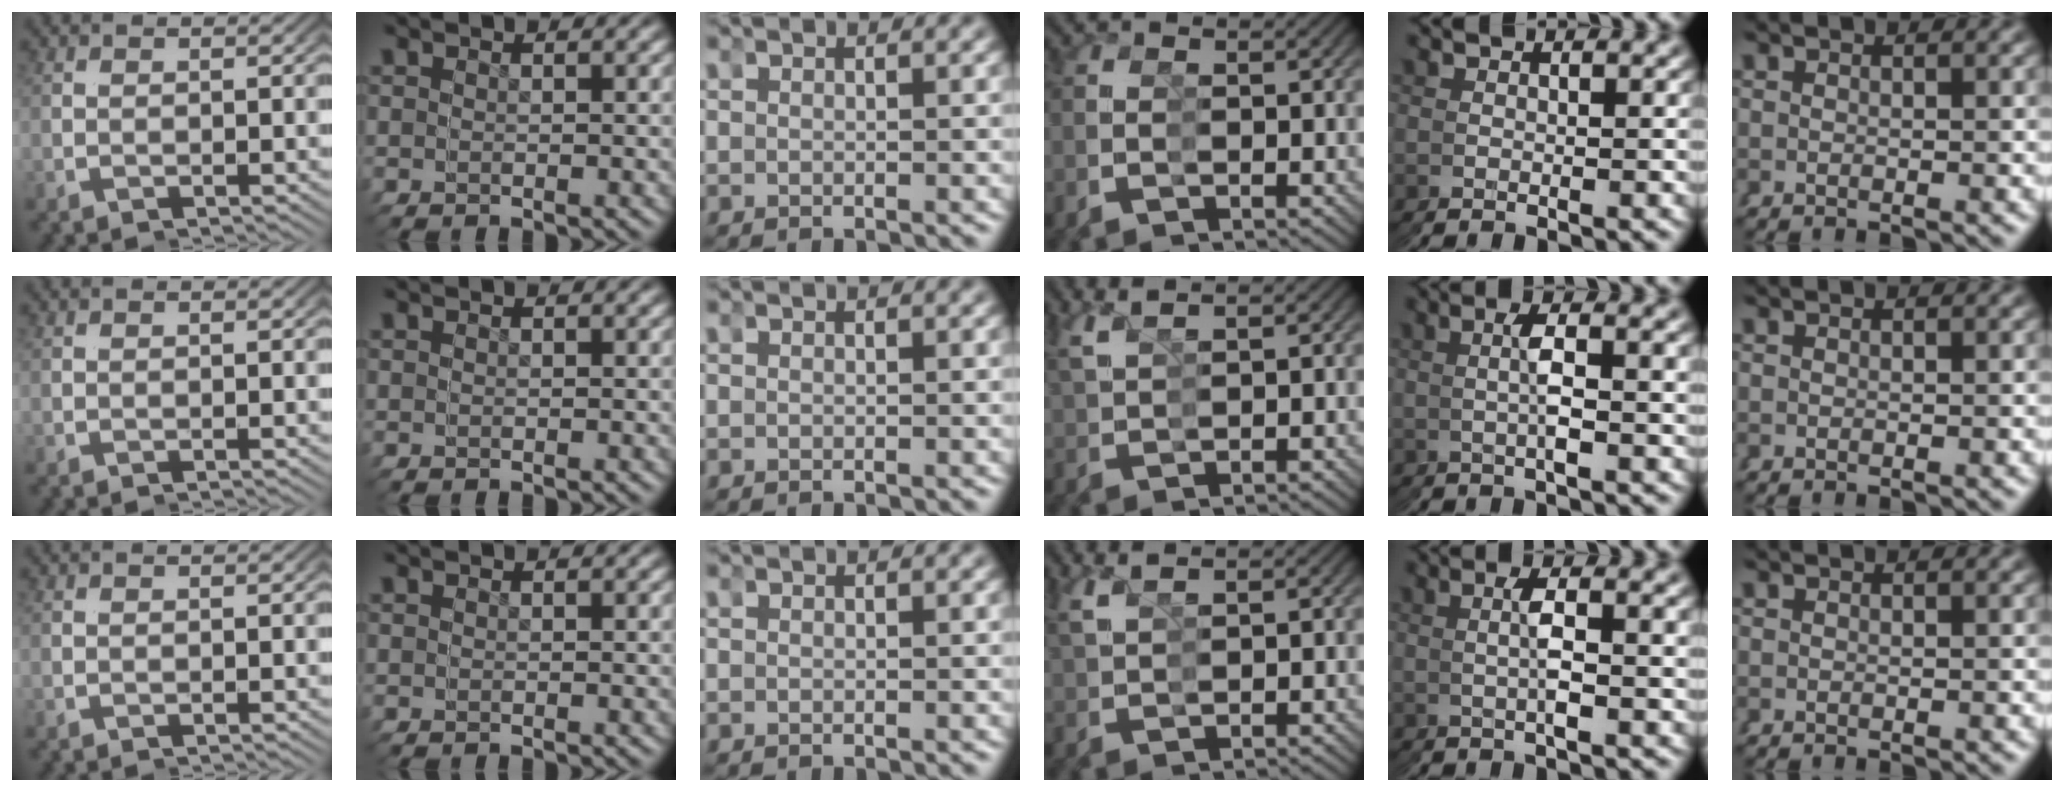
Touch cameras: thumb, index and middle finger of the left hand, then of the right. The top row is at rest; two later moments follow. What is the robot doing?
{"motion": "grasp_and_lifting", "object": "pipette"}